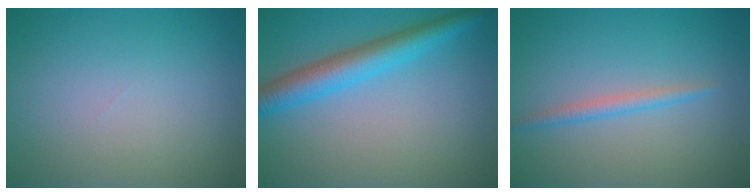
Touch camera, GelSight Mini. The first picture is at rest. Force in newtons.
{"total": 4.8, "press": 4.8, "slide": 0.2}
{"total": 1.6, "press": 1.6, "slide": 0.0}